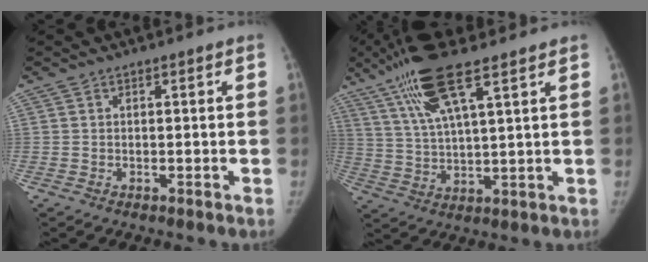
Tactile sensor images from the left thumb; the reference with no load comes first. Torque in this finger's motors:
{"motor_torque": [1.14, -0.27, 1.61, -1.15, 0.54]}